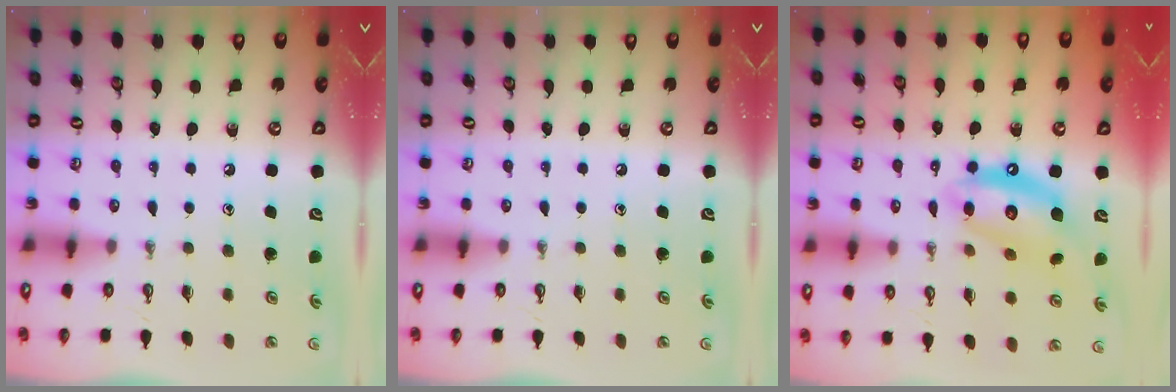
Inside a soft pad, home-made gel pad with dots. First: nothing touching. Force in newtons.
{"total": 0.0}
{"total": 12.4, "press": 12.3, "slide": 1.4}